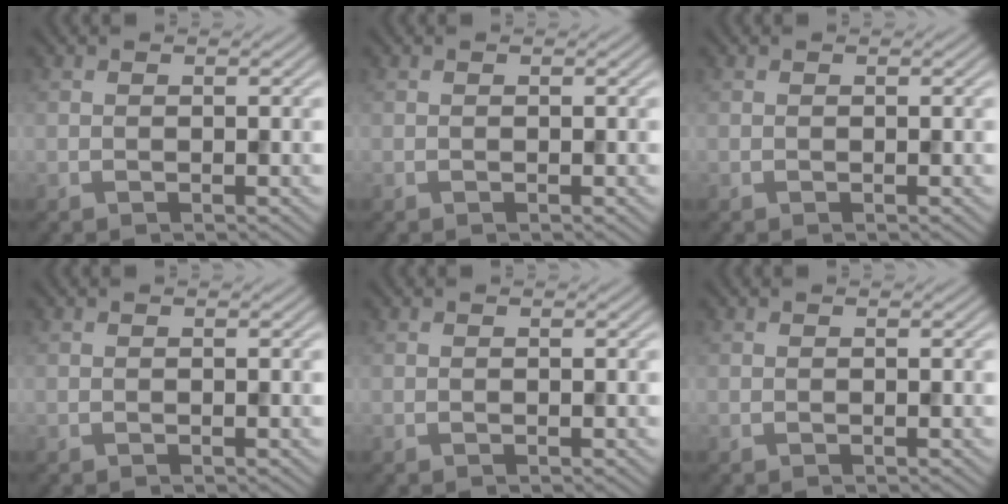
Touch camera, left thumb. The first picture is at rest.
{"total": 0.0}
{"total": 0.0}
{"total": 0.0}
{"total": 0.0}
{"total": 0.0}